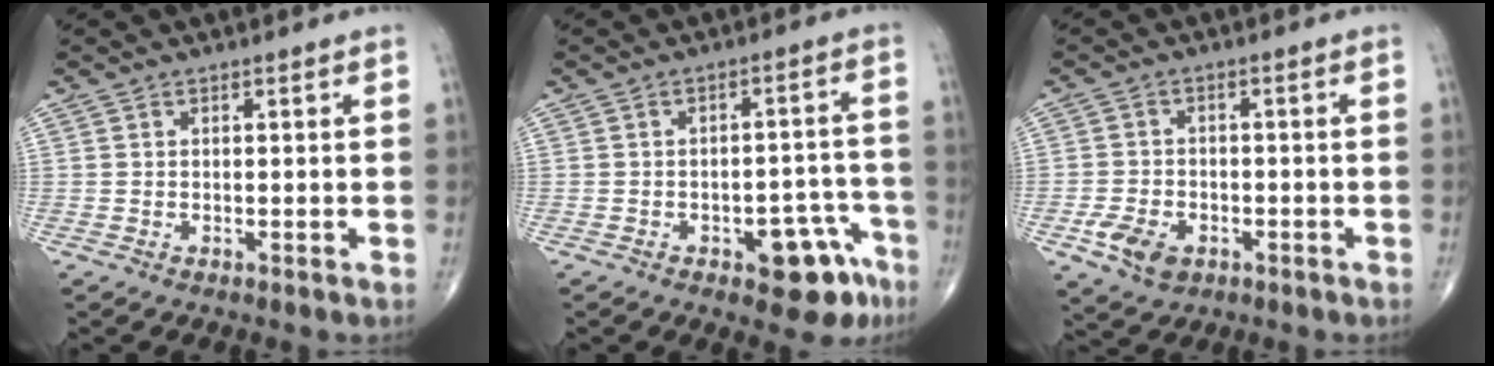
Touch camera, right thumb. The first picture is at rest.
{"total": 10.2, "force": [-5.3, 4.6, 7.3], "torque": [-0.057, 0.043, -0.060]}
{"total": 6.5, "force": [-2.7, 4.5, 3.8], "torque": [-0.068, 0.009, -0.044]}